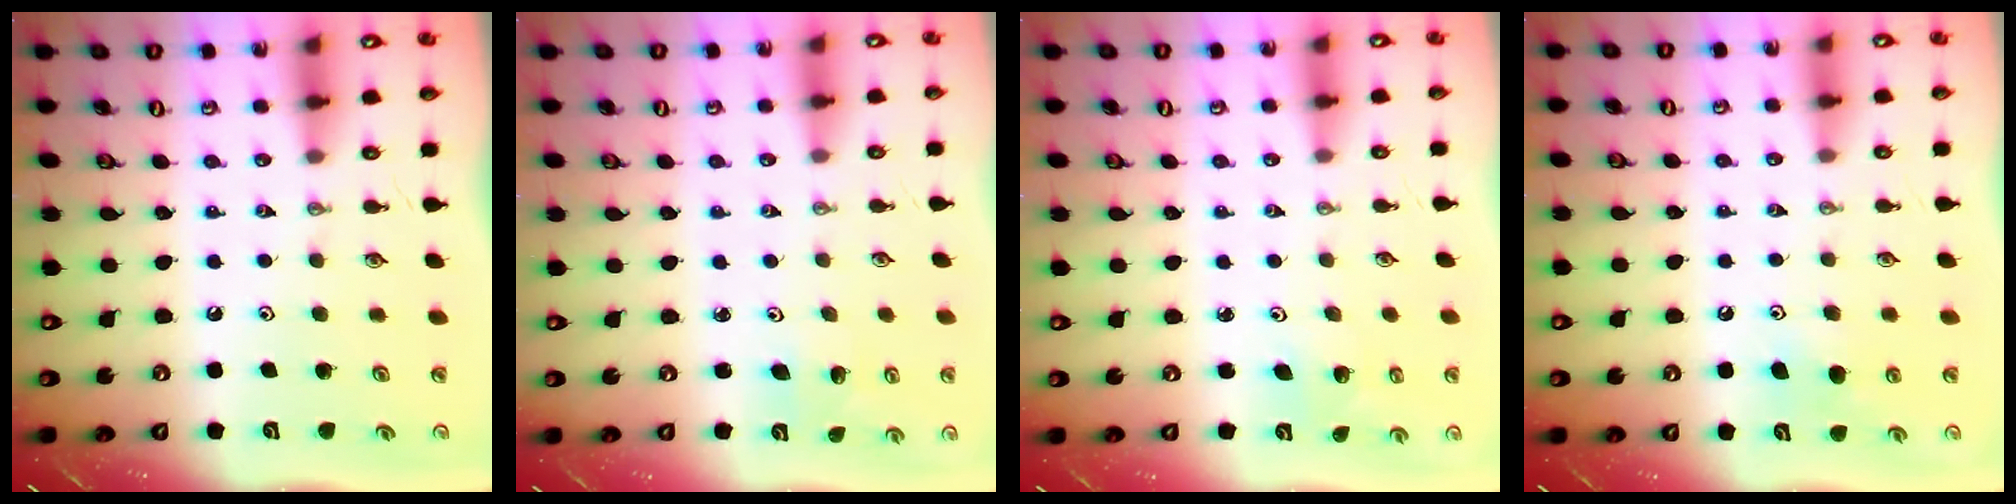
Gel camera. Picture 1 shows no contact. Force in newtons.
{"total": 1.9, "press": 1.9, "slide": 0.0}
{"total": 2.3, "press": 2.3, "slide": 0.2}
{"total": 6.7, "press": 6.7, "slide": 0.9}